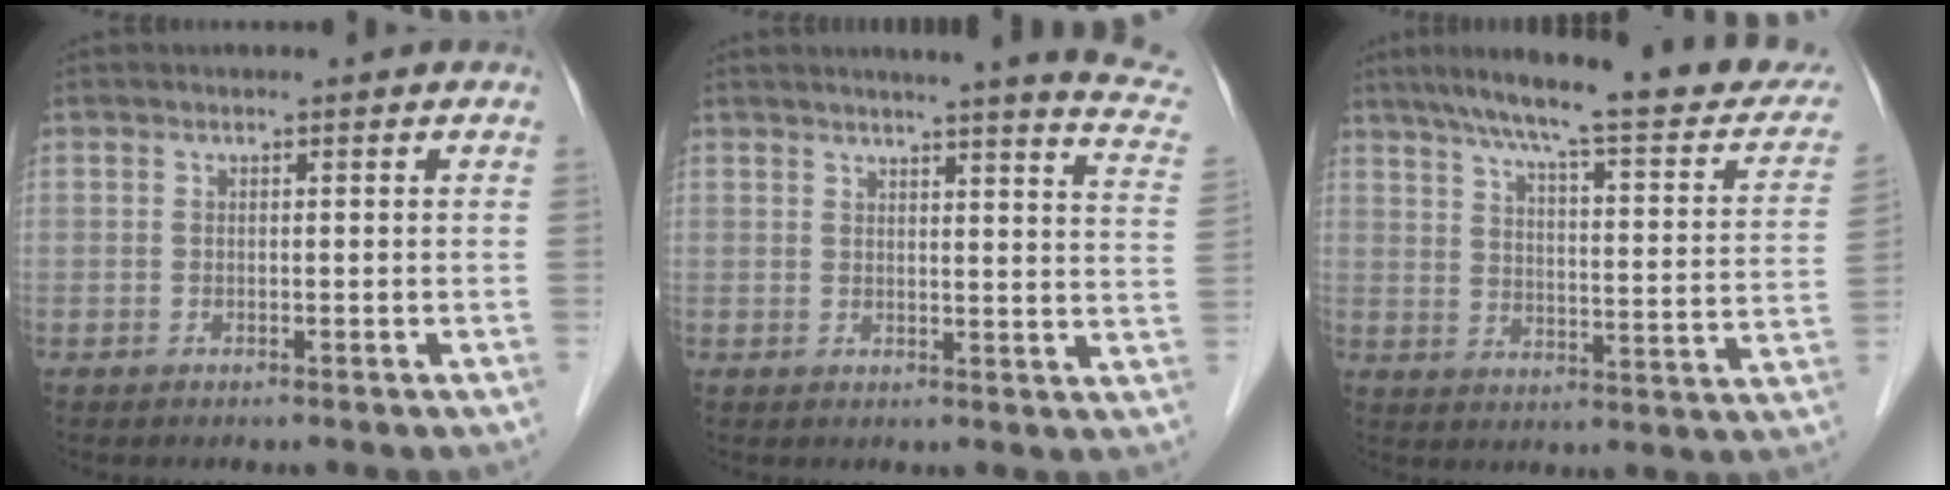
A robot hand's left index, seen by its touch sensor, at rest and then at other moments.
{"total": 15.8, "force": [14.1, 0.0, 7.1], "torque": [-0.083, -0.057, 0.141]}
{"total": 23.6, "force": [19.5, 3.0, 12.9], "torque": [-0.184, -0.015, 0.247]}